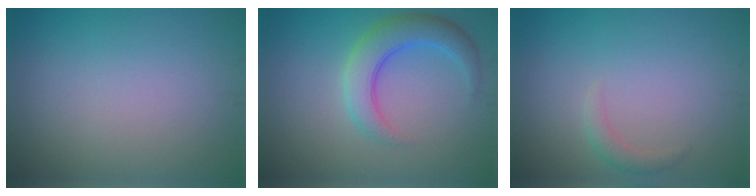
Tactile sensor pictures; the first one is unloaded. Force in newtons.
{"total": 4.6, "press": 4.6, "slide": 0.1}
{"total": 1.2, "press": 1.2, "slide": 0.2}